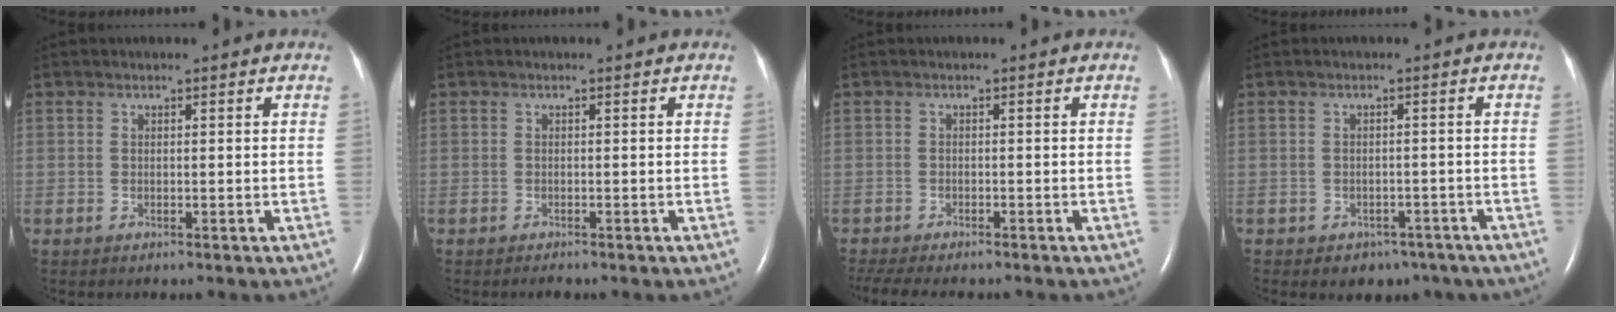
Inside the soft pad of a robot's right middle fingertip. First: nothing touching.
{"total": 0.7, "force": [-0.6, 0.1, 0.2], "torque": [-0.010, -0.003, -0.007]}
{"total": 7.5, "force": [-6.5, 1.4, 3.6], "torque": [-0.062, -0.006, -0.096]}
{"total": 5.0, "force": [-3.5, 3.4, 1.0], "torque": [-0.010, 0.016, -0.034]}